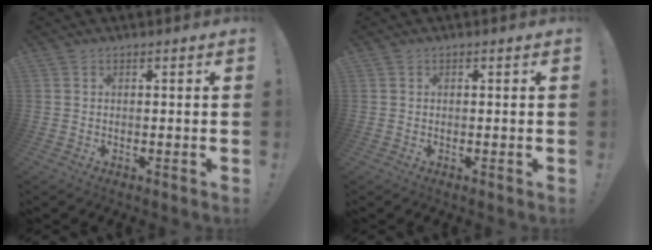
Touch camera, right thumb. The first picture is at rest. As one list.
[{"total": 0.0}]